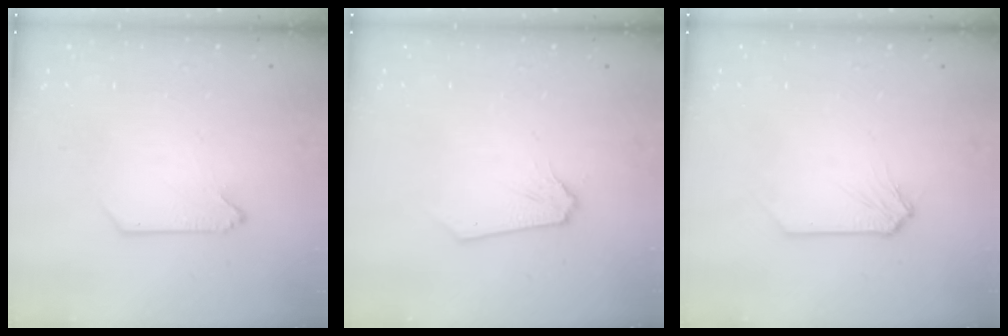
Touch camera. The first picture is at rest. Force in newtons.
{"total": 0.0}
{"total": 0.0}